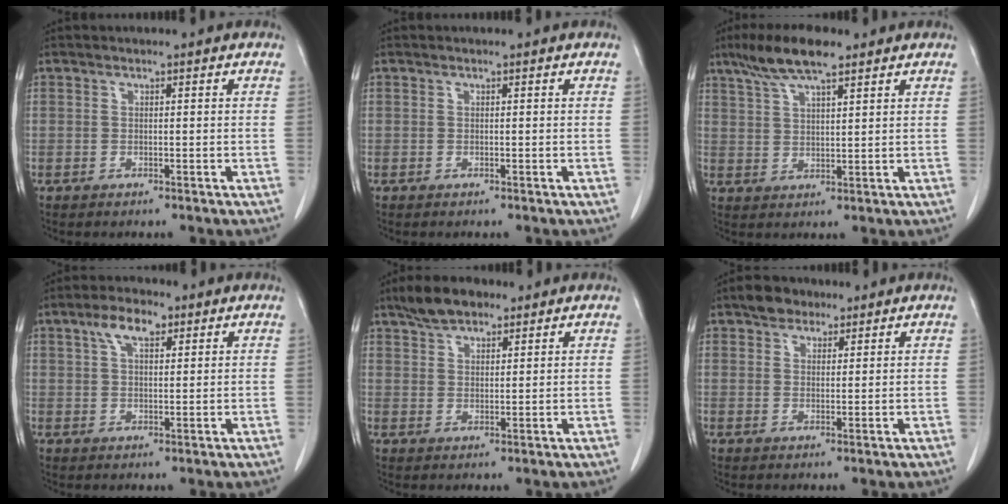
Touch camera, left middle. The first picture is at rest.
{"total": 0.0}
{"total": 8.4, "force": [6.1, 1.6, 5.6], "torque": [-0.114, 0.015, 0.111]}
{"total": 5.0, "force": [2.7, 2.1, 3.7], "torque": [-0.077, 0.014, 0.051]}
{"total": 5.7, "force": [4.4, 2.3, 2.8], "torque": [-0.059, 0.012, 0.082]}
{"total": 3.8, "force": [2.7, 2.3, 1.2], "torque": [-0.024, 0.010, 0.048]}